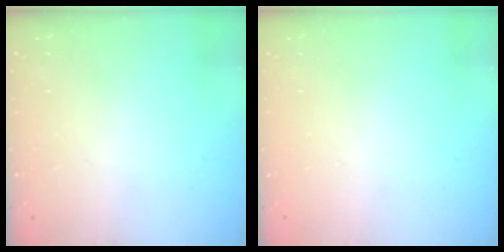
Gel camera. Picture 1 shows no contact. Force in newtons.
{"total": 0.0}